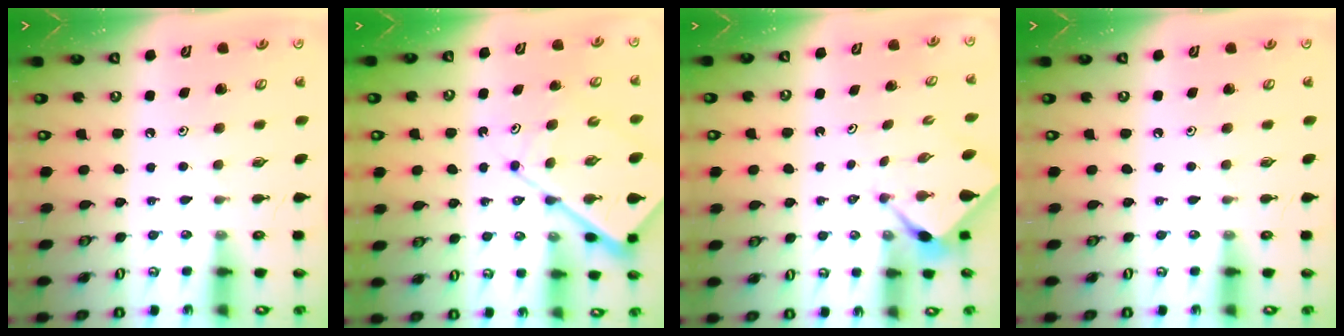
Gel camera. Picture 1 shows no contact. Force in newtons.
{"total": 10.7, "press": 10.7, "slide": 0.9}
{"total": 2.4, "press": 2.4, "slide": 0.1}
{"total": 0.0}